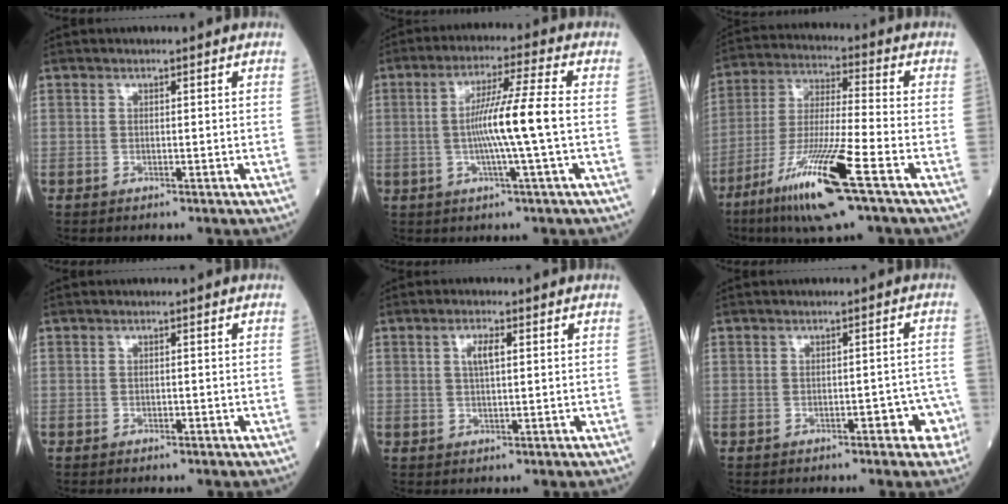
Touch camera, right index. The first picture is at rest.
{"total": 9.2, "force": [-0.7, -1.4, 9.0], "torque": [-0.165, 0.007, -0.014]}
{"total": 15.8, "force": [-8.3, 0.1, 13.4], "torque": [-0.276, -0.037, -0.154]}
{"total": 0.6, "force": [-0.4, 0.3, 0.3], "torque": [-0.008, 0.000, -0.006]}
{"total": 2.9, "force": [0.8, 0.7, 2.7], "torque": [-0.053, 0.003, 0.016]}
{"total": 4.3, "force": [-2.2, 1.7, 3.3], "torque": [-0.027, 0.020, -0.025]}